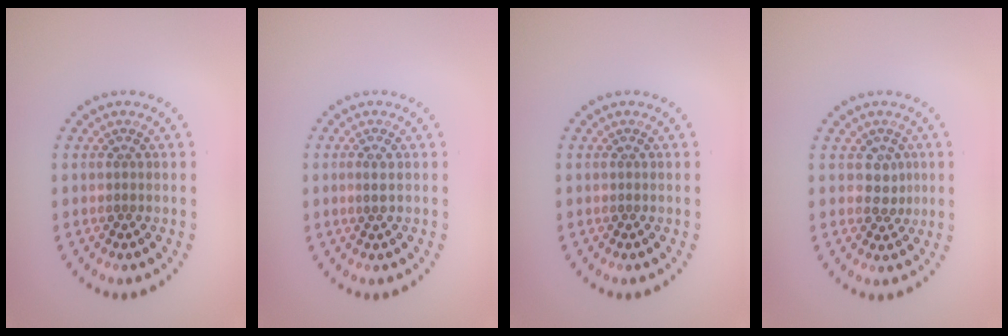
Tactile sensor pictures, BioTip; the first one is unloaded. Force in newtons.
{"total": 0.8, "press": 0.8, "slide": 0.2}
{"total": 0.0}
{"total": 1.6, "press": 1.3, "slide": 1.0}